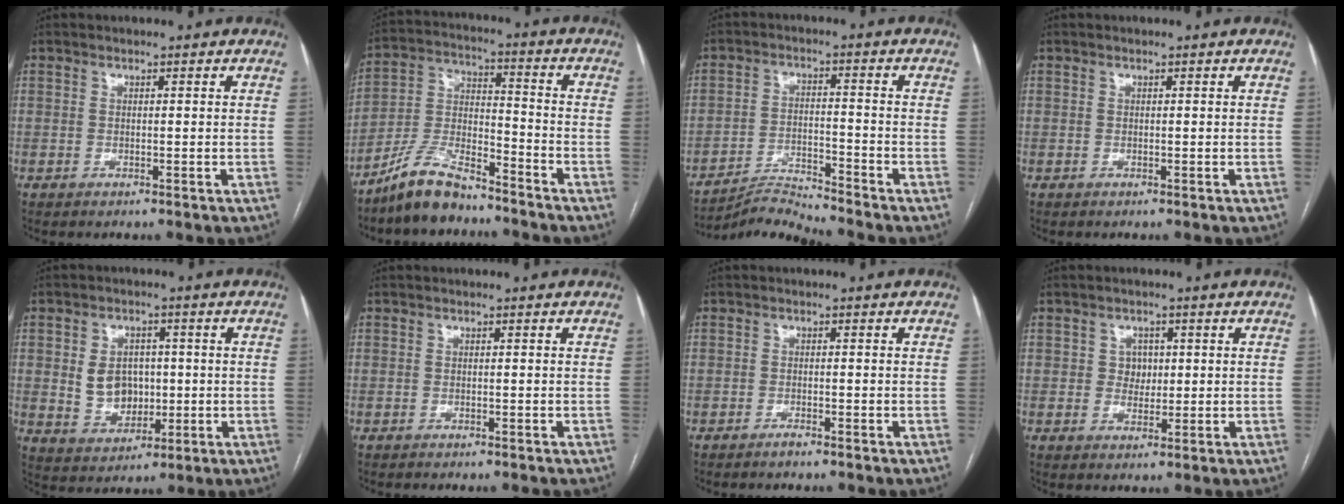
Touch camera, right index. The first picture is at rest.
{"total": 10.0, "force": [-8.6, 2.4, 4.6], "torque": [-0.100, 0.007, -0.166]}
{"total": 6.6, "force": [-6.2, -2.2, -0.5], "torque": [-0.004, -0.006, -0.113]}
{"total": 0.0}
{"total": 7.0, "force": [0.4, 5.6, 4.3], "torque": [-0.078, 0.011, 0.020]}
{"total": 1.5, "force": [-1.4, 0.0, 0.6], "torque": [-0.008, 0.000, -0.017]}
{"total": 1.1, "force": [-1.0, 0.0, 0.5], "torque": [-0.011, 0.000, -0.015]}
{"total": 2.8, "force": [0.5, 2.5, 1.1], "torque": [-0.010, 0.004, 0.007]}